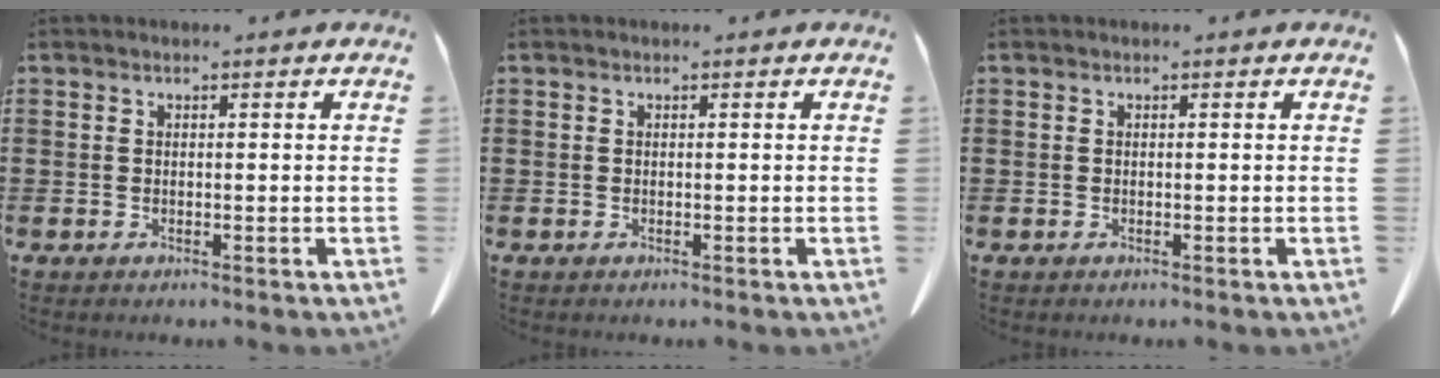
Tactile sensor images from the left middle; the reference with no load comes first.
{"total": 0.0}
{"total": 0.0}